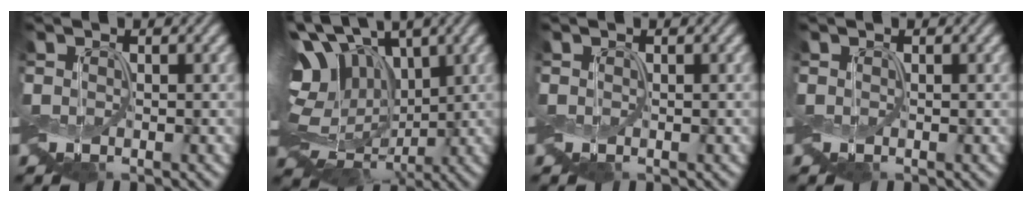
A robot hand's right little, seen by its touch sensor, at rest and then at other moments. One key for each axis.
{"total": 14.6, "fx": 3.6, "fy": 9.4, "fz": 10.6, "tx": -0.223, "ty": 0.023, "tz": 0.080}
{"total": 0.0}
{"total": 0.0}